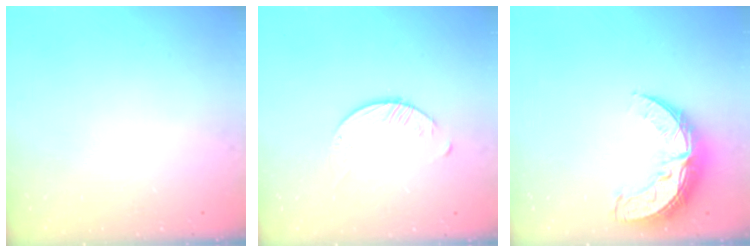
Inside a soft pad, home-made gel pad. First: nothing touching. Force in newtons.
{"total": 3.1, "press": 3.1, "slide": 0.4}
{"total": 11.4, "press": 11.3, "slide": 0.8}